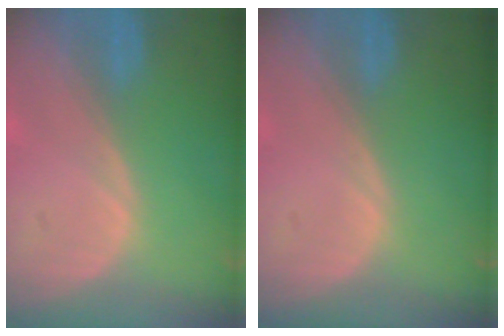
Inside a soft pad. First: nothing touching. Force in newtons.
{"total": 0.0}